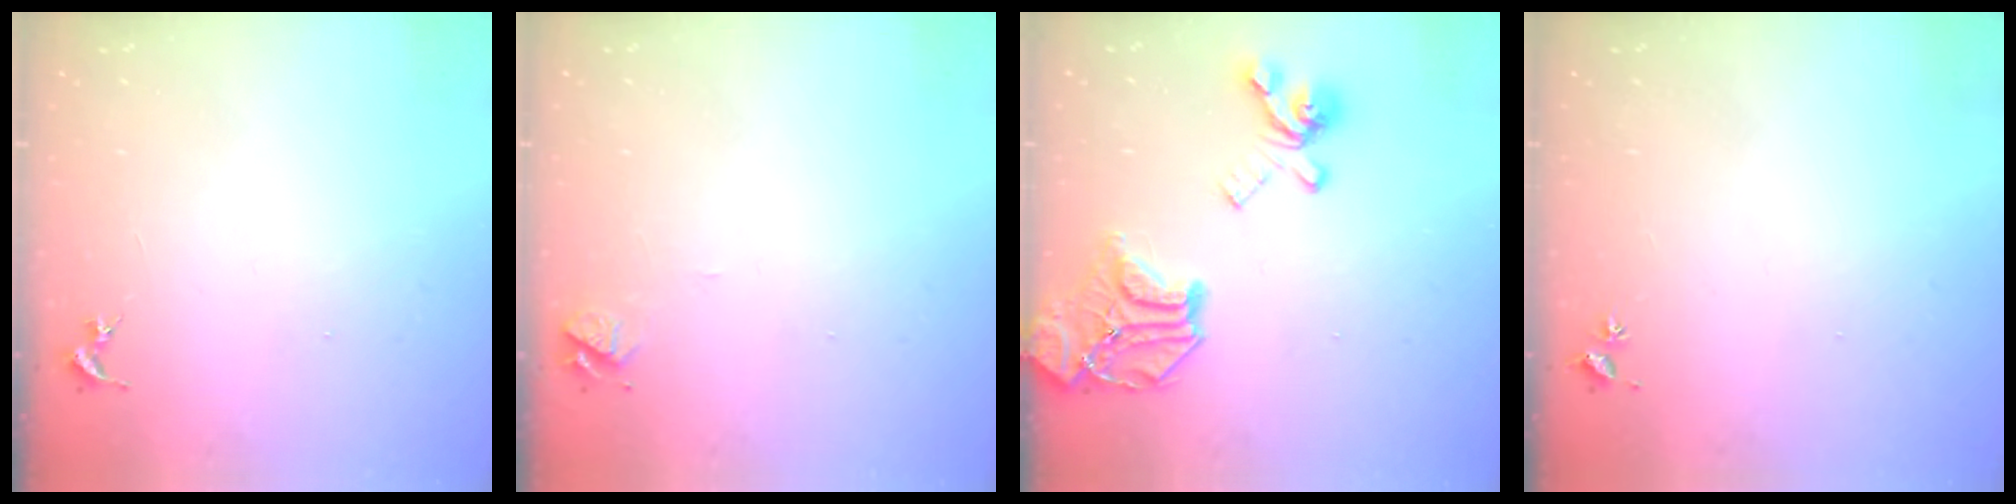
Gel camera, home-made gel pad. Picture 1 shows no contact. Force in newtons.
{"total": 4.9, "press": 4.9, "slide": 0.5}
{"total": 20.3, "press": 20.2, "slide": 2.2}
{"total": 2.0, "press": 2.0, "slide": 0.3}